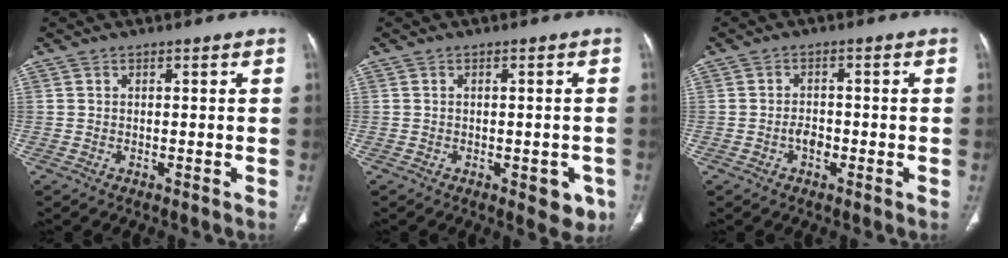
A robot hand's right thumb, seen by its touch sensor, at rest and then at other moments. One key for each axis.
{"total": 4.8, "fx": -2.0, "fy": 2.5, "fz": 3.6, "tx": -0.019, "ty": 0.002, "tz": -0.019}
{"total": 2.7, "fx": -0.9, "fy": 1.8, "fz": 1.7, "tx": -0.018, "ty": 0.009, "tz": -0.018}